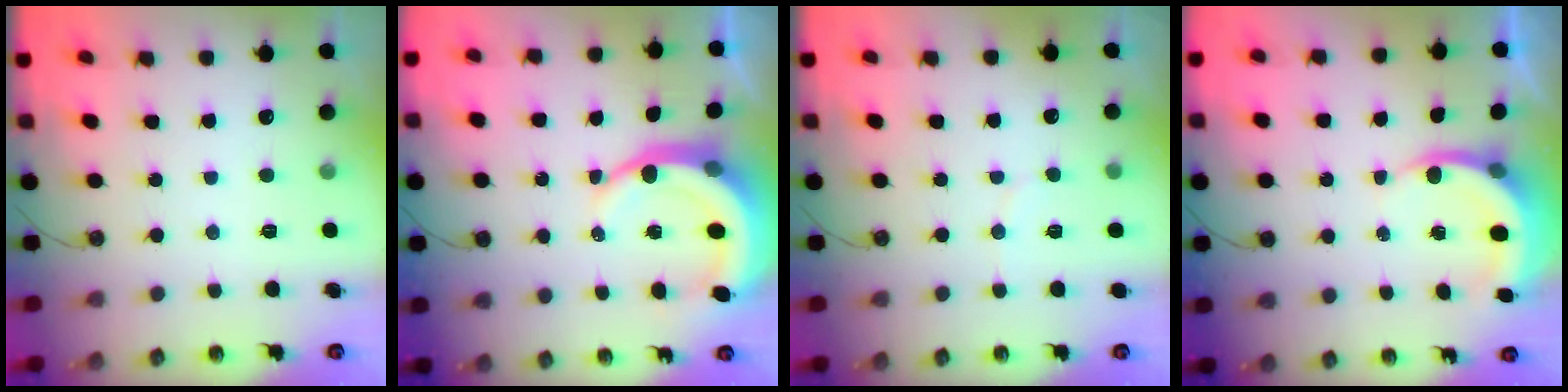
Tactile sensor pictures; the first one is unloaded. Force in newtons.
{"total": 9.4, "press": 9.3, "slide": 1.2}
{"total": 3.2, "press": 3.2, "slide": 0.3}
{"total": 4.8, "press": 4.7, "slide": 0.6}